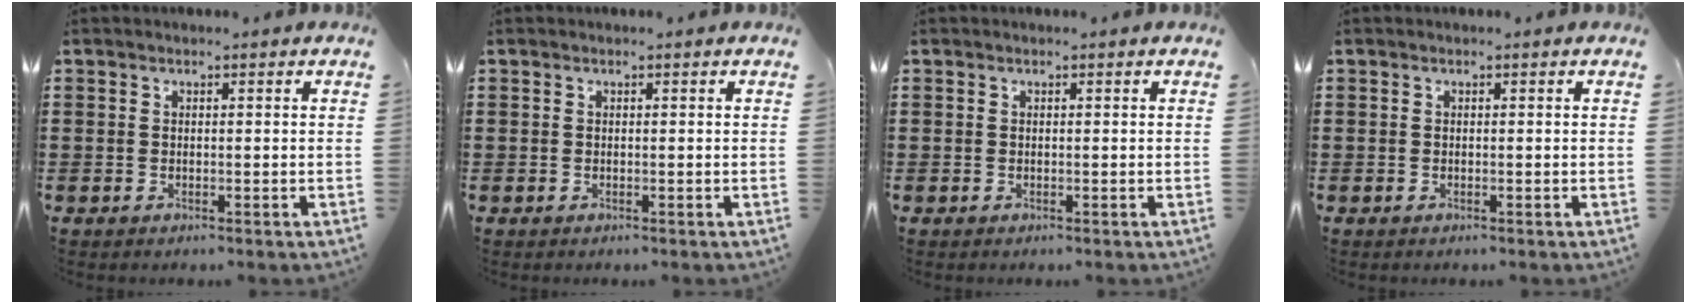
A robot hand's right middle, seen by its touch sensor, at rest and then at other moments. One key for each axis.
{"total": 0.0}
{"total": 0.0}
{"total": 0.0}